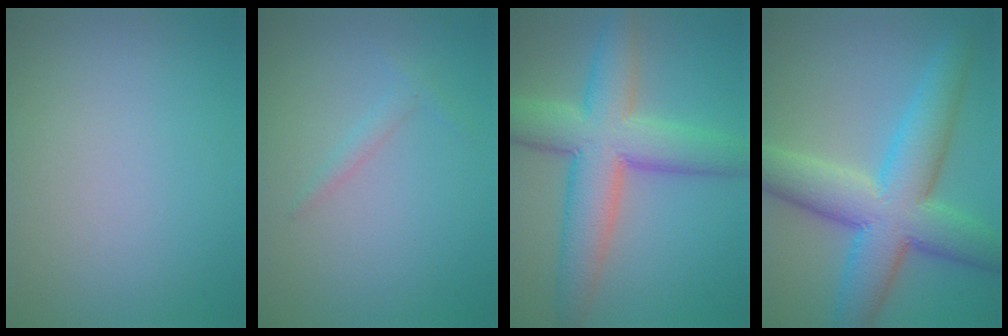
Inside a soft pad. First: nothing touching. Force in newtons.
{"total": 1.1, "press": 1.1, "slide": 0.0}
{"total": 8.9, "press": 8.9, "slide": 0.5}
{"total": 9.7, "press": 9.7, "slide": 0.3}